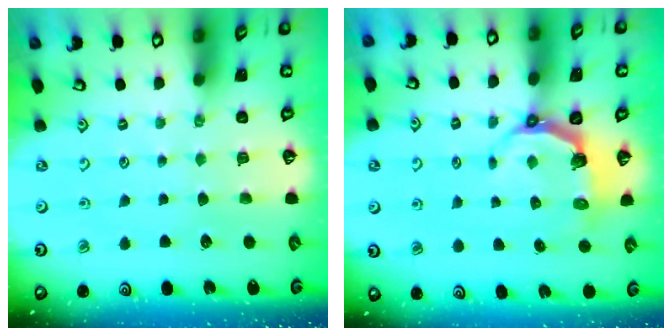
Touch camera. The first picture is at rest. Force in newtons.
{"total": 4.6, "press": 2.9, "slide": 3.6}